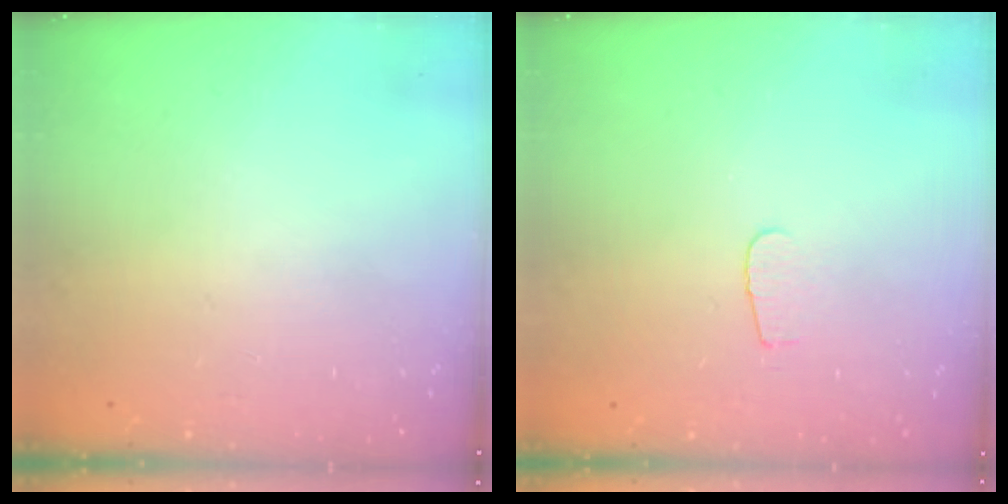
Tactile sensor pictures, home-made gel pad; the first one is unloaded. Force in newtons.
{"total": 3.1, "press": 3.1, "slide": 0.3}